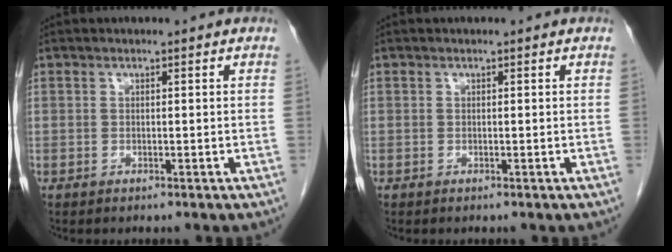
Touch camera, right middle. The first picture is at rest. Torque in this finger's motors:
{"motor_torque": [0.26, -0.27, 0.00, -0.01]}